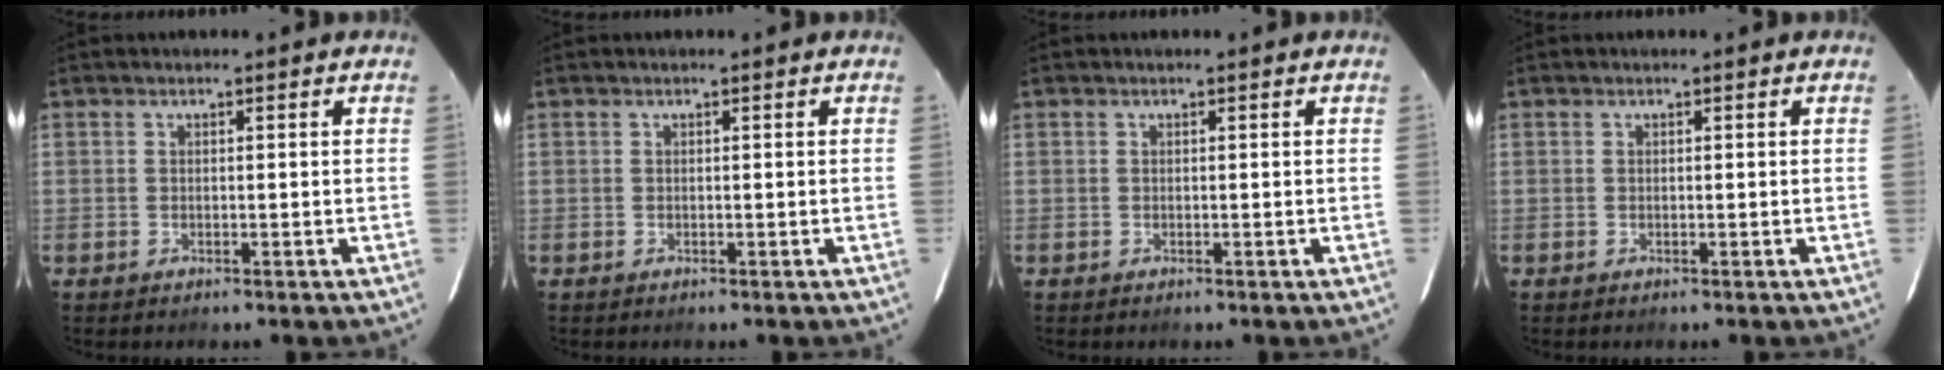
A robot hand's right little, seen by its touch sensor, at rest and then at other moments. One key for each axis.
{"total": 0.0}
{"total": 0.0}
{"total": 0.0}